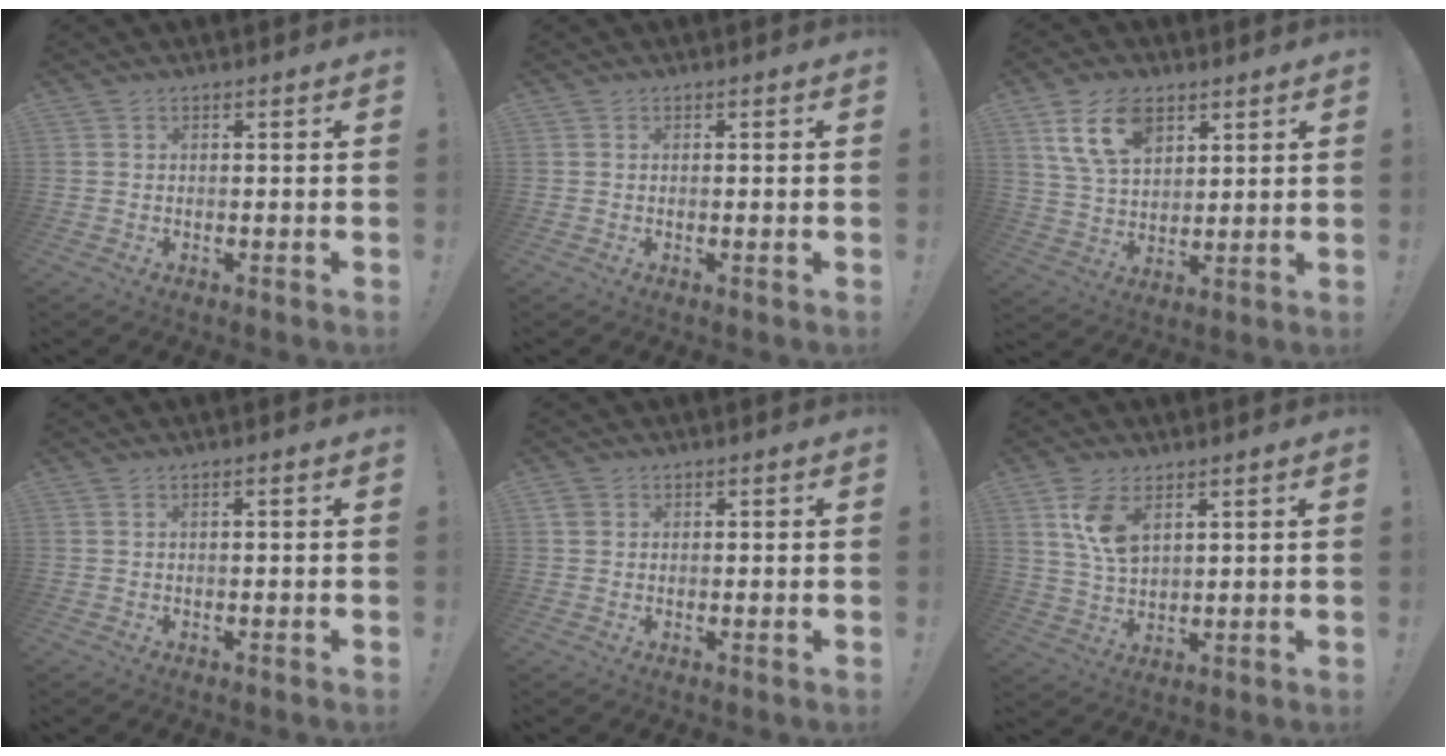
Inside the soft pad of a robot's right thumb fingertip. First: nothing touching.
{"total": 0.6, "force": [-0.1, -0.3, 0.5], "torque": [-0.006, -0.002, -0.003]}
{"total": 12.9, "force": [6.8, 7.8, 7.8], "torque": [-0.141, -0.020, 0.129]}
{"total": 0.6, "force": [0.0, -0.2, 0.6], "torque": [-0.012, -0.001, -0.001]}
{"total": 1.6, "force": [0.7, 1.2, 0.7], "torque": [-0.019, 0.005, 0.016]}
{"total": 9.1, "force": [4.4, 4.9, 6.2], "torque": [-0.111, -0.015, 0.083]}